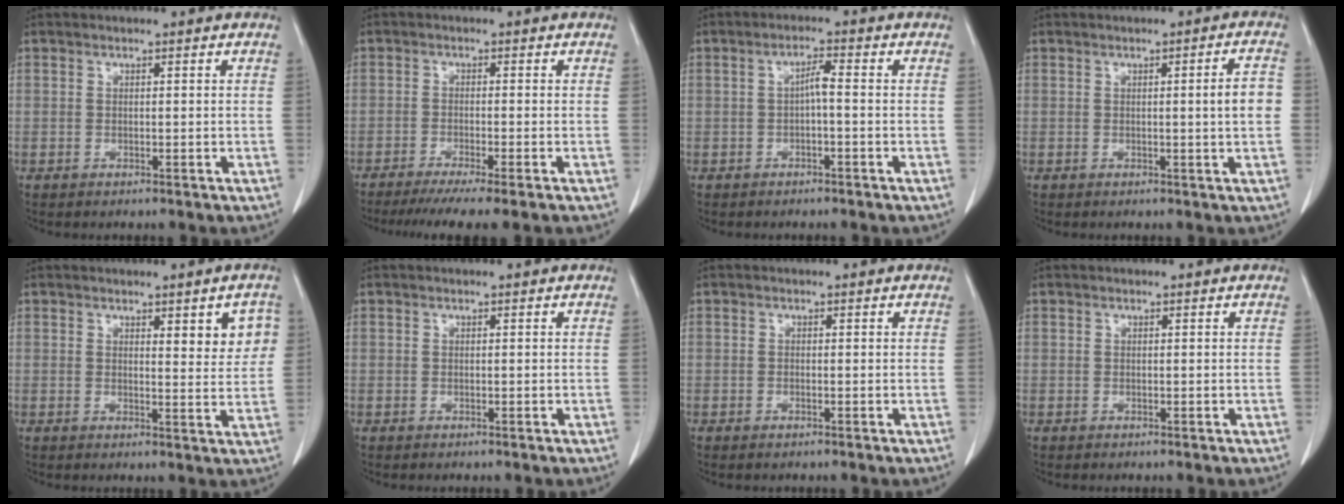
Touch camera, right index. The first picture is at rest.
{"total": 8.3, "force": [-6.8, -0.5, 4.8], "torque": [-0.057, -0.020, -0.104]}
{"total": 2.3, "force": [-0.4, 0.1, 2.2], "torque": [-0.039, 0.006, -0.007]}
{"total": 4.2, "force": [-0.1, -0.1, 4.2], "torque": [-0.054, 0.001, -0.004]}
{"total": 5.1, "force": [1.9, 1.6, 4.5], "torque": [-0.048, -0.002, 0.024]}
{"total": 0.0}
{"total": 0.5, "force": [-0.4, 0.1, 0.3], "torque": [-0.008, -0.001, -0.007]}
{"total": 0.0}